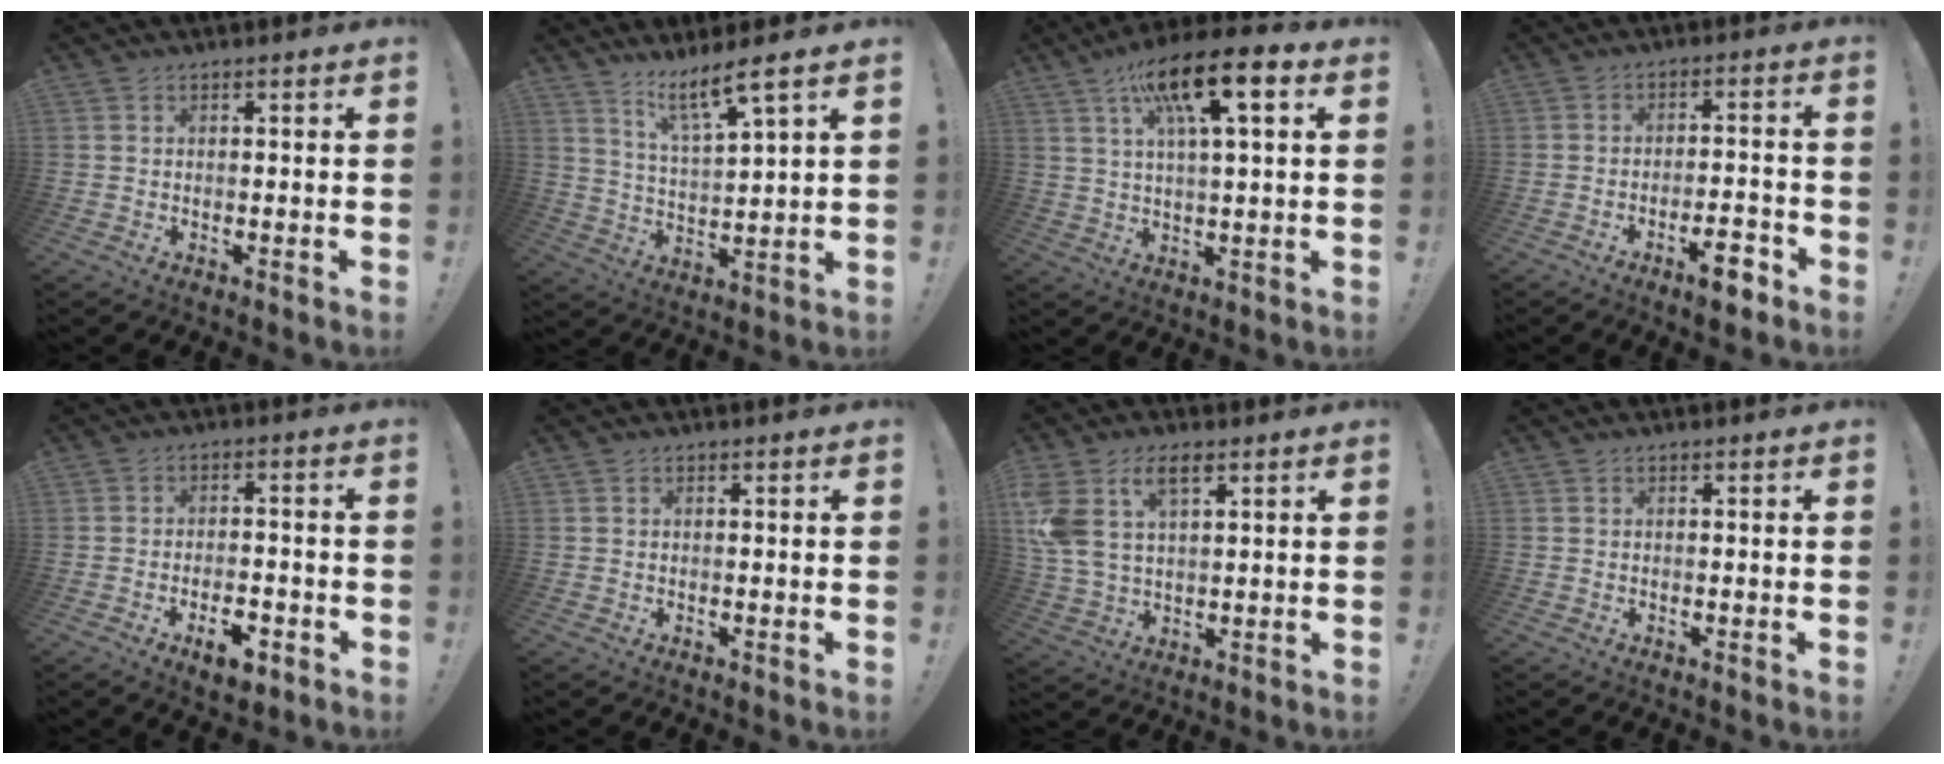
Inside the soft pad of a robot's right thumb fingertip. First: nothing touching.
{"total": 9.6, "force": [7.2, 0.6, 6.3], "torque": [-0.105, -0.043, 0.117]}
{"total": 14.5, "force": [6.2, 3.9, 12.5], "torque": [-0.205, -0.018, 0.096]}
{"total": 7.5, "force": [-4.7, 2.1, 5.4], "torque": [-0.084, 0.026, -0.080]}
{"total": 7.2, "force": [-4.1, 3.0, 5.1], "torque": [-0.077, 0.016, -0.069]}
{"total": 0.0}
{"total": 11.0, "force": [5.4, 6.0, 7.4], "torque": [-0.168, -0.010, 0.102]}
{"total": 0.0}